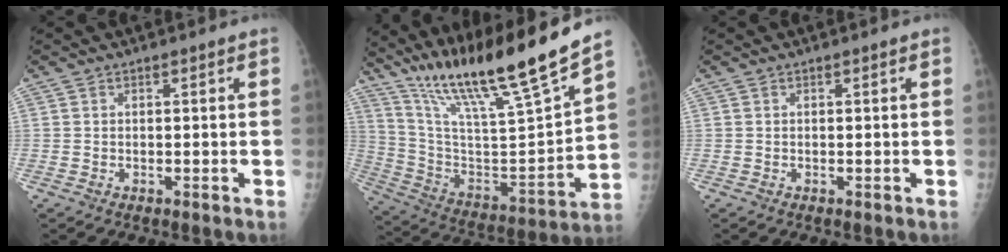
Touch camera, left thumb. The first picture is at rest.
{"total": 25.2, "force": [19.6, 1.2, 15.7], "torque": [-0.249, -0.093, 0.346]}
{"total": 0.0}